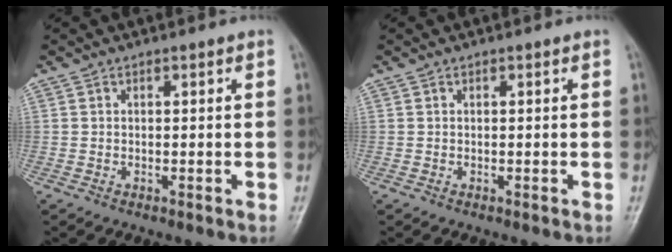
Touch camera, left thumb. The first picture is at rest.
{"total": 0.0}